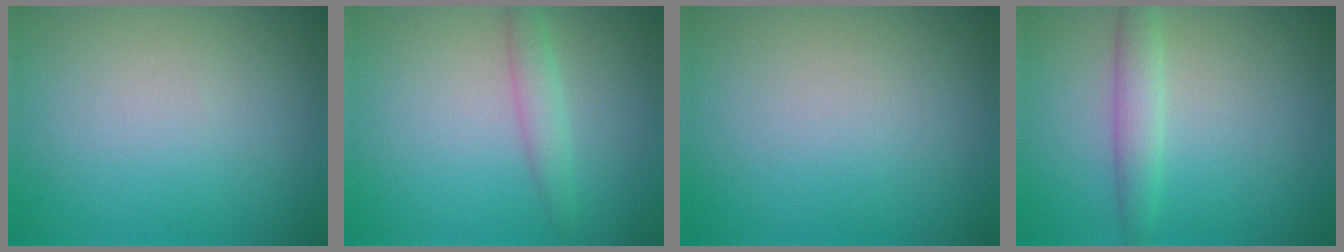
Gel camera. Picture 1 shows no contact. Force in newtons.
{"total": 1.8, "press": 1.8, "slide": 0.1}
{"total": 0.0}
{"total": 2.2, "press": 2.2, "slide": 0.0}